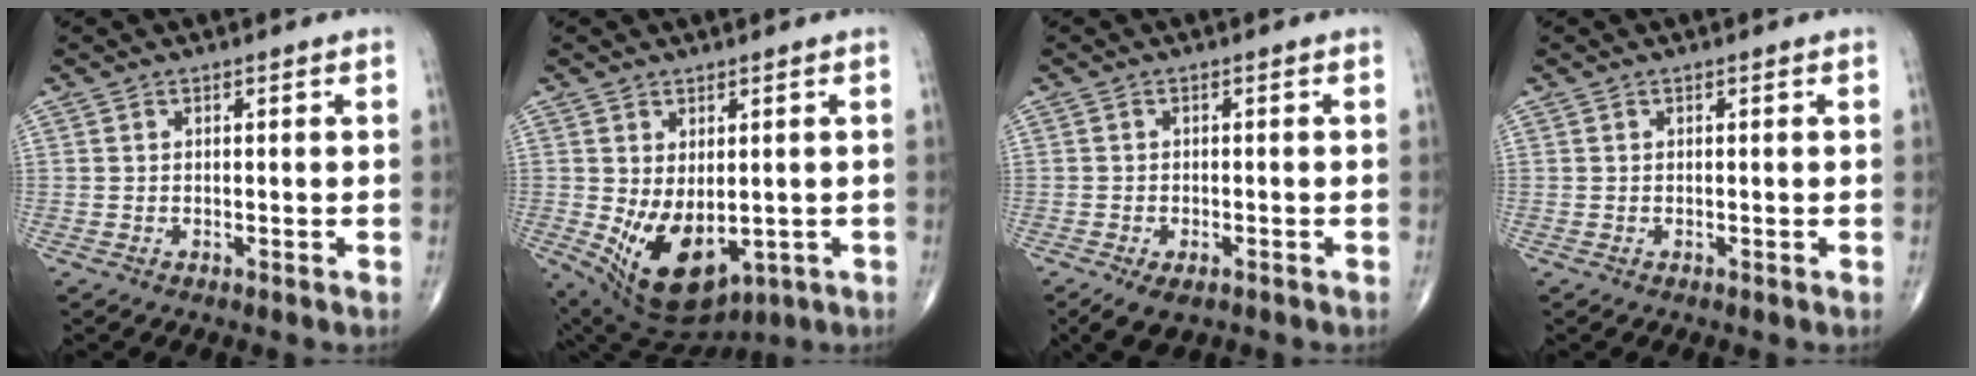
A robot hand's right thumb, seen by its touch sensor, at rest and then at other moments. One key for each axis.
{"total": 12.9, "fx": -2.3, "fy": 7.6, "fz": 10.1, "tx": -0.159, "ty": -0.010, "tz": -0.006}
{"total": 4.9, "fx": -2.8, "fy": 2.4, "fz": 3.1, "tx": -0.056, "ty": 0.000, "tz": -0.044}
{"total": 0.0}